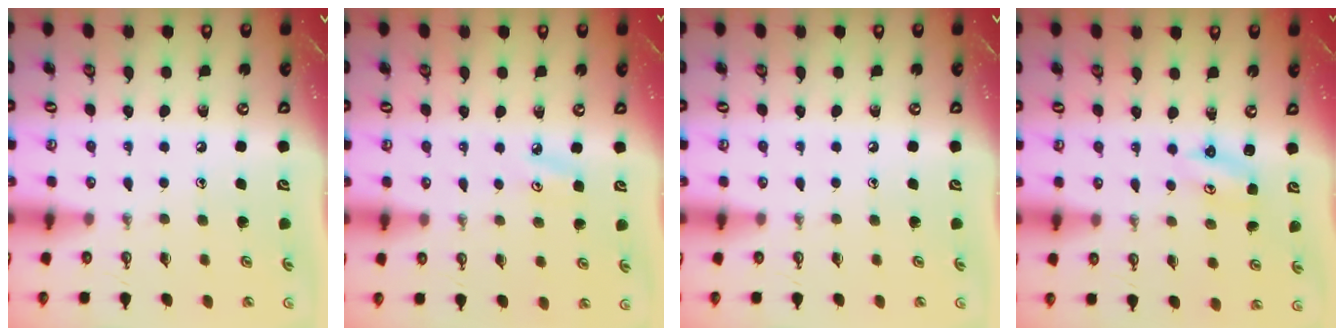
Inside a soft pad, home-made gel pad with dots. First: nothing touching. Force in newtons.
{"total": 4.1, "press": 4.1, "slide": 0.3}
{"total": 0.0}
{"total": 2.8, "press": 2.8, "slide": 0.3}